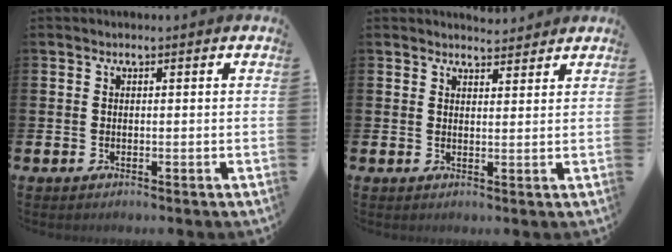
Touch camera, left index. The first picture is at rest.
{"total": 3.2, "force": [3.2, 0.5, -0.2], "torque": [0.006, -0.020, 0.057]}